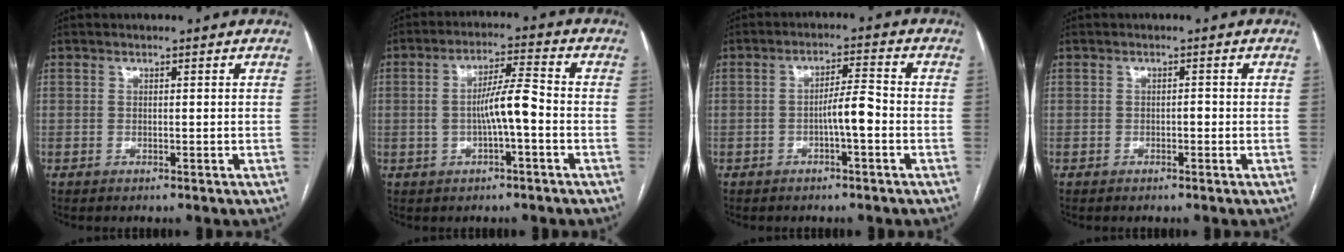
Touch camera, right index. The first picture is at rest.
{"total": 6.6, "force": [-1.1, 0.8, 6.5], "torque": [-0.120, 0.017, -0.019]}
{"total": 4.5, "force": [-1.4, 0.3, 4.2], "torque": [-0.070, 0.009, -0.024]}
{"total": 0.8, "force": [-0.3, 0.3, 0.6], "torque": [-0.009, 0.002, -0.006]}